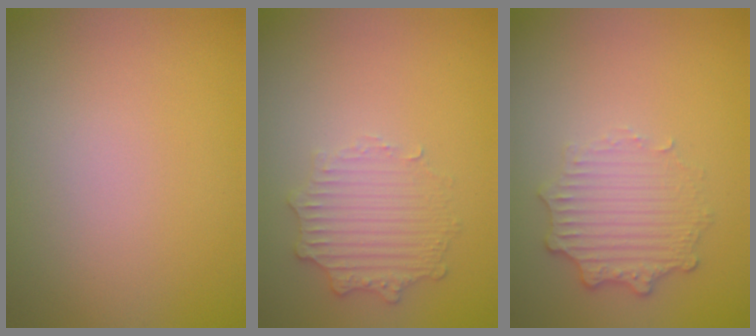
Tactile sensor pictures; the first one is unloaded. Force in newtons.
{"total": 2.6, "press": 2.5, "slide": 0.7}
{"total": 3.4, "press": 2.7, "slide": 2.1}